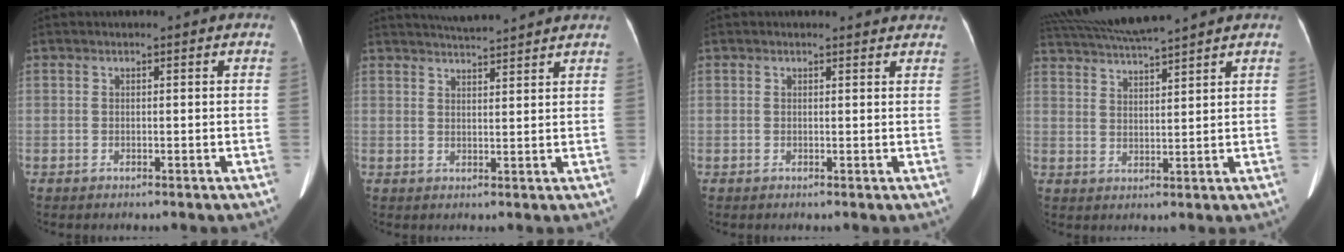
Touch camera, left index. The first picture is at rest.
{"total": 7.3, "force": [6.8, -0.5, 2.4], "torque": [-0.046, 0.021, 0.096]}
{"total": 2.9, "force": [2.7, 0.7, 0.3], "torque": [-0.010, -0.003, 0.015]}
{"total": 9.4, "force": [8.6, -1.0, 3.7], "torque": [-0.076, 0.019, 0.144]}